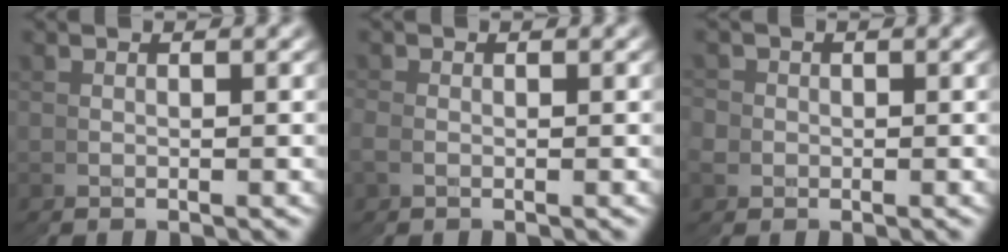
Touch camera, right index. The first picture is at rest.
{"total": 1.2, "force": [-0.3, 0.8, -0.7], "torque": [0.005, -0.004, -0.009]}
{"total": 2.7, "force": [-0.4, 2.6, -0.7], "torque": [0.005, -0.012, -0.003]}